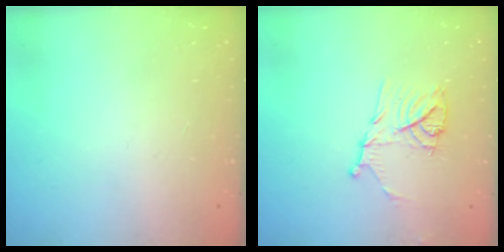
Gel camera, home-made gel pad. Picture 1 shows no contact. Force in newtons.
{"total": 11.8, "press": 11.8, "slide": 0.5}